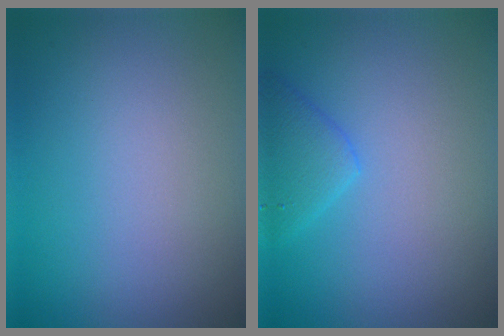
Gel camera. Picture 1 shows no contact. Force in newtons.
{"total": 2.3, "press": 2.3, "slide": 0.1}